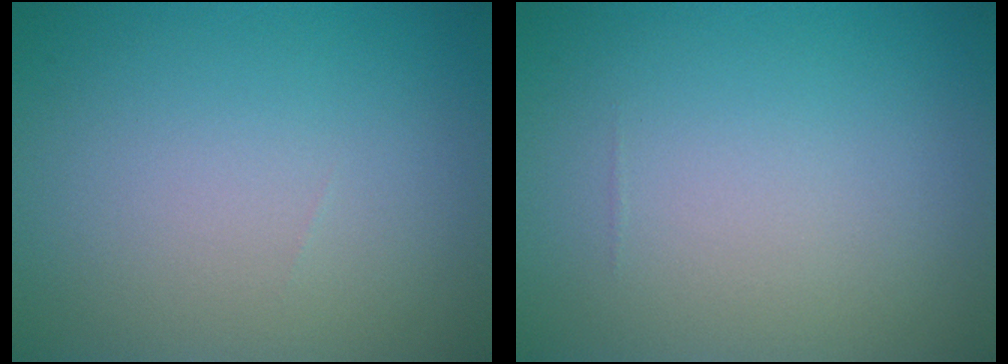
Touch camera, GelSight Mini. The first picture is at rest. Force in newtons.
{"total": 0.0}